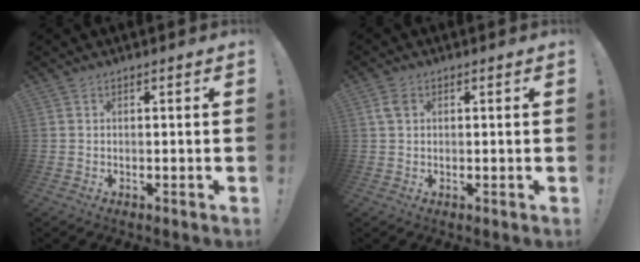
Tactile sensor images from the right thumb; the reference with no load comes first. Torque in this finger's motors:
{"motor_torque": [0.26, 0.65, 0.37, 0.12, 0.04]}